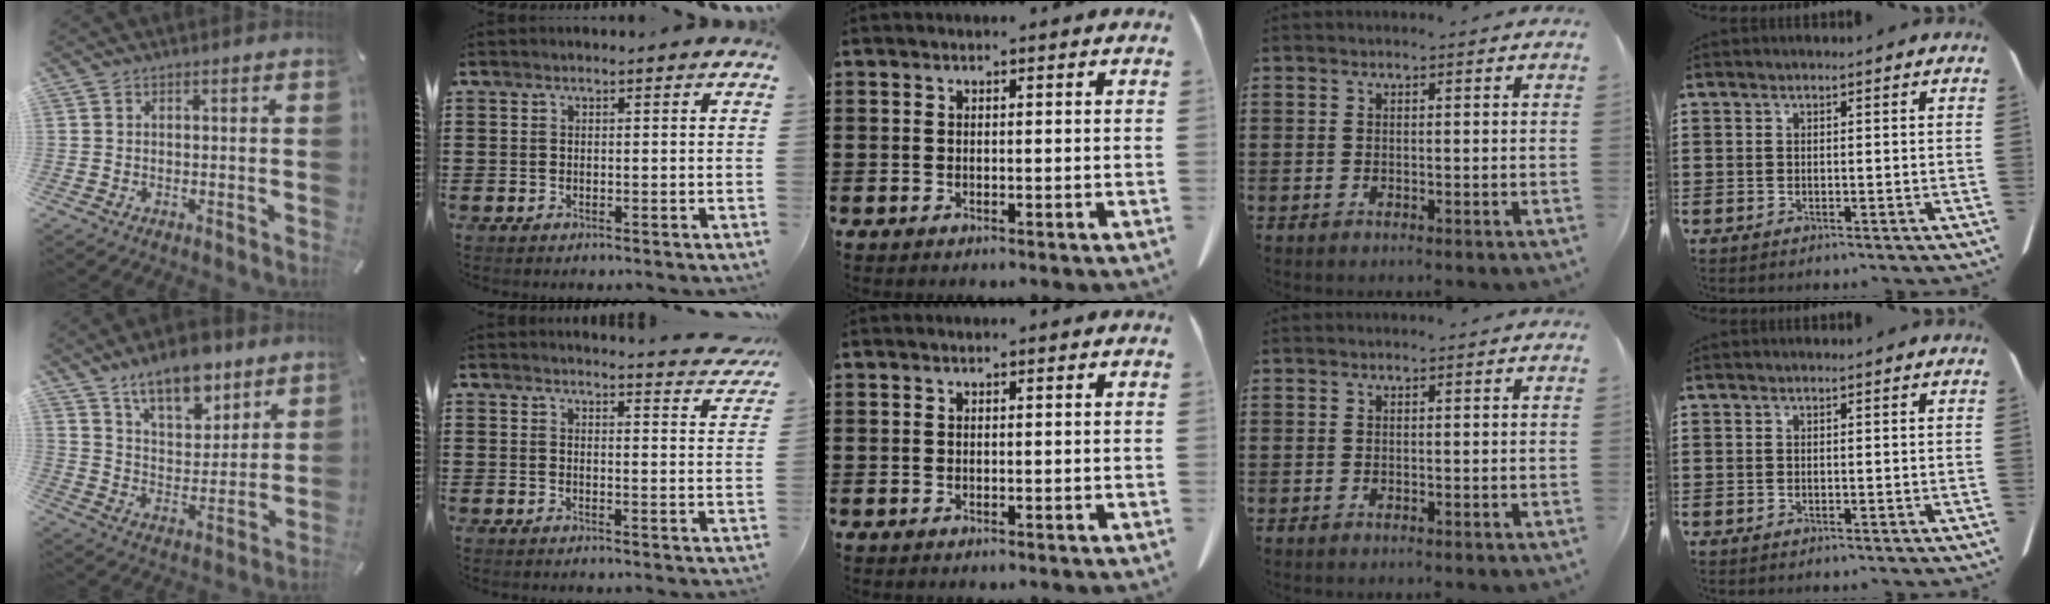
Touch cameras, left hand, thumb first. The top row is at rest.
{"thumb": {"total": 12.8, "force": [10.1, 5.9, 5.1], "torque": [-0.078, -0.063, 0.184]}, "index": {"total": 3.5, "force": [3.4, -0.1, 0.7], "torque": [-0.019, -0.018, 0.061]}}